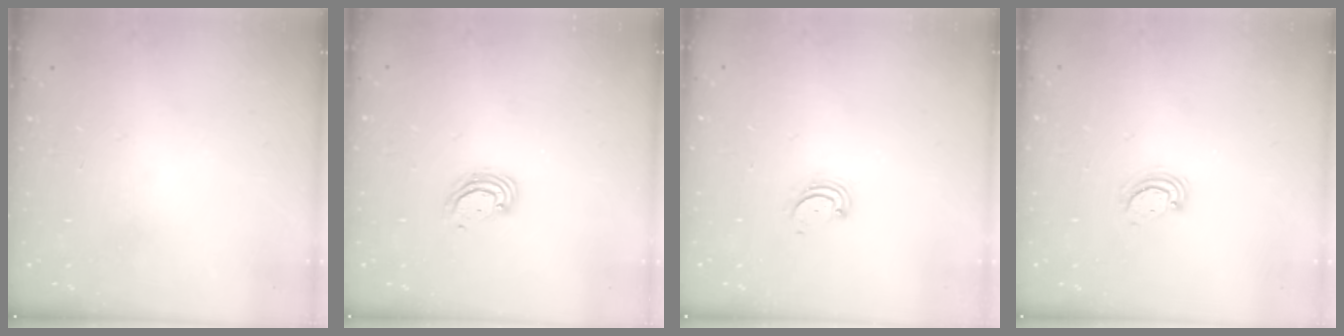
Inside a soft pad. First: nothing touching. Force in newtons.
{"total": 3.9, "press": 3.8, "slide": 0.4}
{"total": 2.6, "press": 2.5, "slide": 0.3}
{"total": 4.0, "press": 4.0, "slide": 0.4}